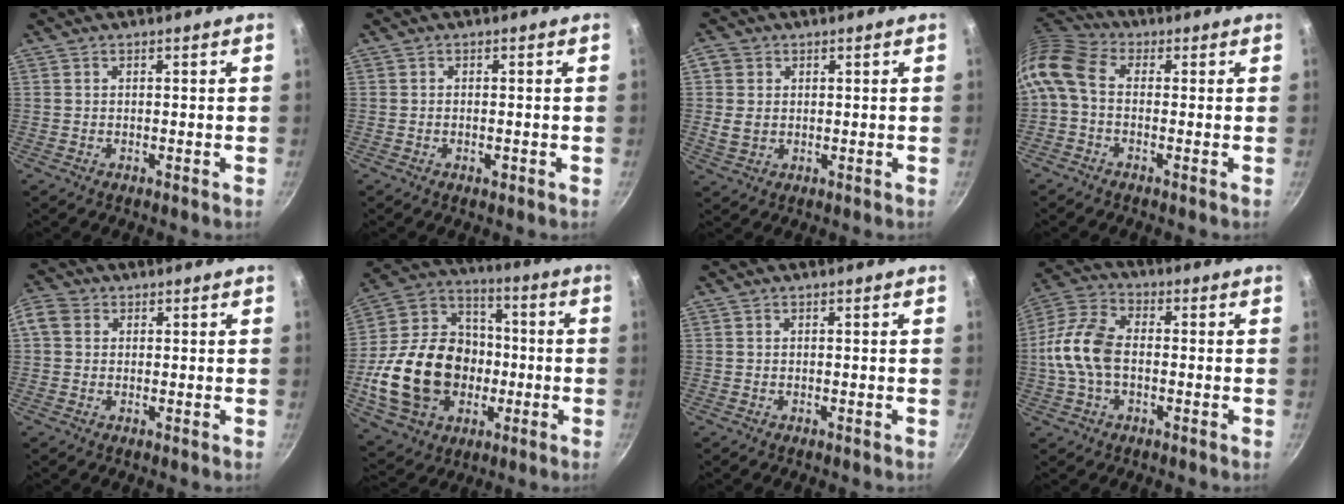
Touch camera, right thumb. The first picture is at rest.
{"total": 1.1, "force": [-0.4, 0.5, 0.9], "torque": [-0.014, 0.002, -0.009]}
{"total": 4.8, "force": [0.5, 4.1, 2.4], "torque": [-0.031, -0.005, 0.008]}
{"total": 9.8, "force": [-0.3, 6.5, 7.3], "torque": [-0.157, 0.031, -0.024]}
{"total": 4.4, "force": [1.0, 3.6, 2.2], "torque": [-0.040, 0.006, 0.005]}
{"total": 25.3, "force": [-4.6, 19.4, 15.6], "torque": [-0.249, 0.044, -0.069]}
{"total": 0.0}
{"total": 12.1, "force": [-1.0, 7.6, 9.3], "torque": [-0.179, 0.033, -0.036]}